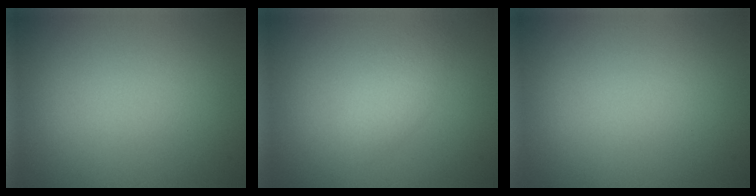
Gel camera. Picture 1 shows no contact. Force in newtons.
{"total": 2.1, "press": 2.1, "slide": 0.1}
{"total": 0.0}